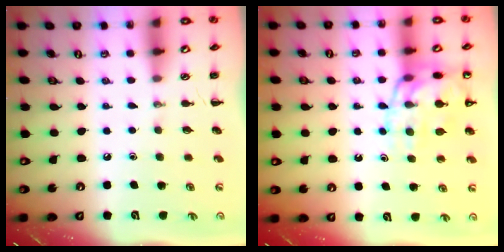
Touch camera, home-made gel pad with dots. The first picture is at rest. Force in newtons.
{"total": 16.3, "press": 16.0, "slide": 2.8}